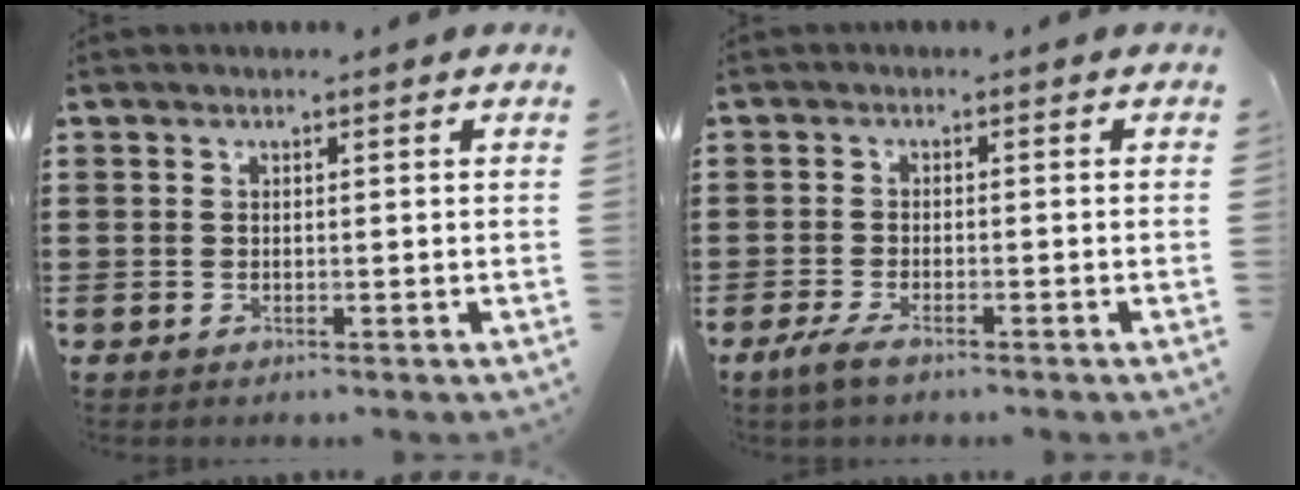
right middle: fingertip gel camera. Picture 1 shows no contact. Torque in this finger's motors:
{"motor_torque": [2.01, 0.13, 0.34, 0.08]}